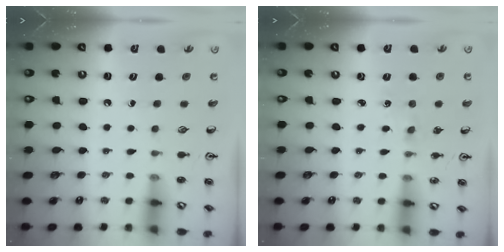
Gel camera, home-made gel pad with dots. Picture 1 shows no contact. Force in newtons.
{"total": 1.3, "press": 1.3, "slide": 0.3}